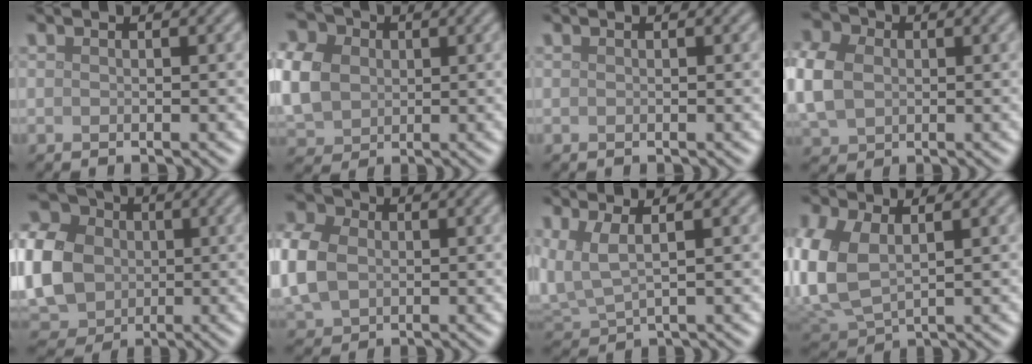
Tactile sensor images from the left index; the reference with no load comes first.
{"total": 9.0, "force": [0.9, 7.3, 5.1], "torque": [-0.124, 0.018, 0.004]}
{"total": 0.0}
{"total": 7.2, "force": [0.5, 5.7, 4.5], "torque": [-0.138, 0.012, 0.008]}
{"total": 11.1, "force": [0.0, 9.1, 6.4], "torque": [-0.163, 0.001, -0.004]}
{"total": 8.1, "force": [0.1, 6.3, 5.0], "torque": [-0.144, 0.010, -0.002]}
{"total": 3.0, "force": [0.9, 1.2, 2.6], "torque": [-0.067, -0.003, 0.018]}
{"total": 6.9, "force": [1.2, 4.2, 5.4], "torque": [-0.154, -0.002, 0.025]}